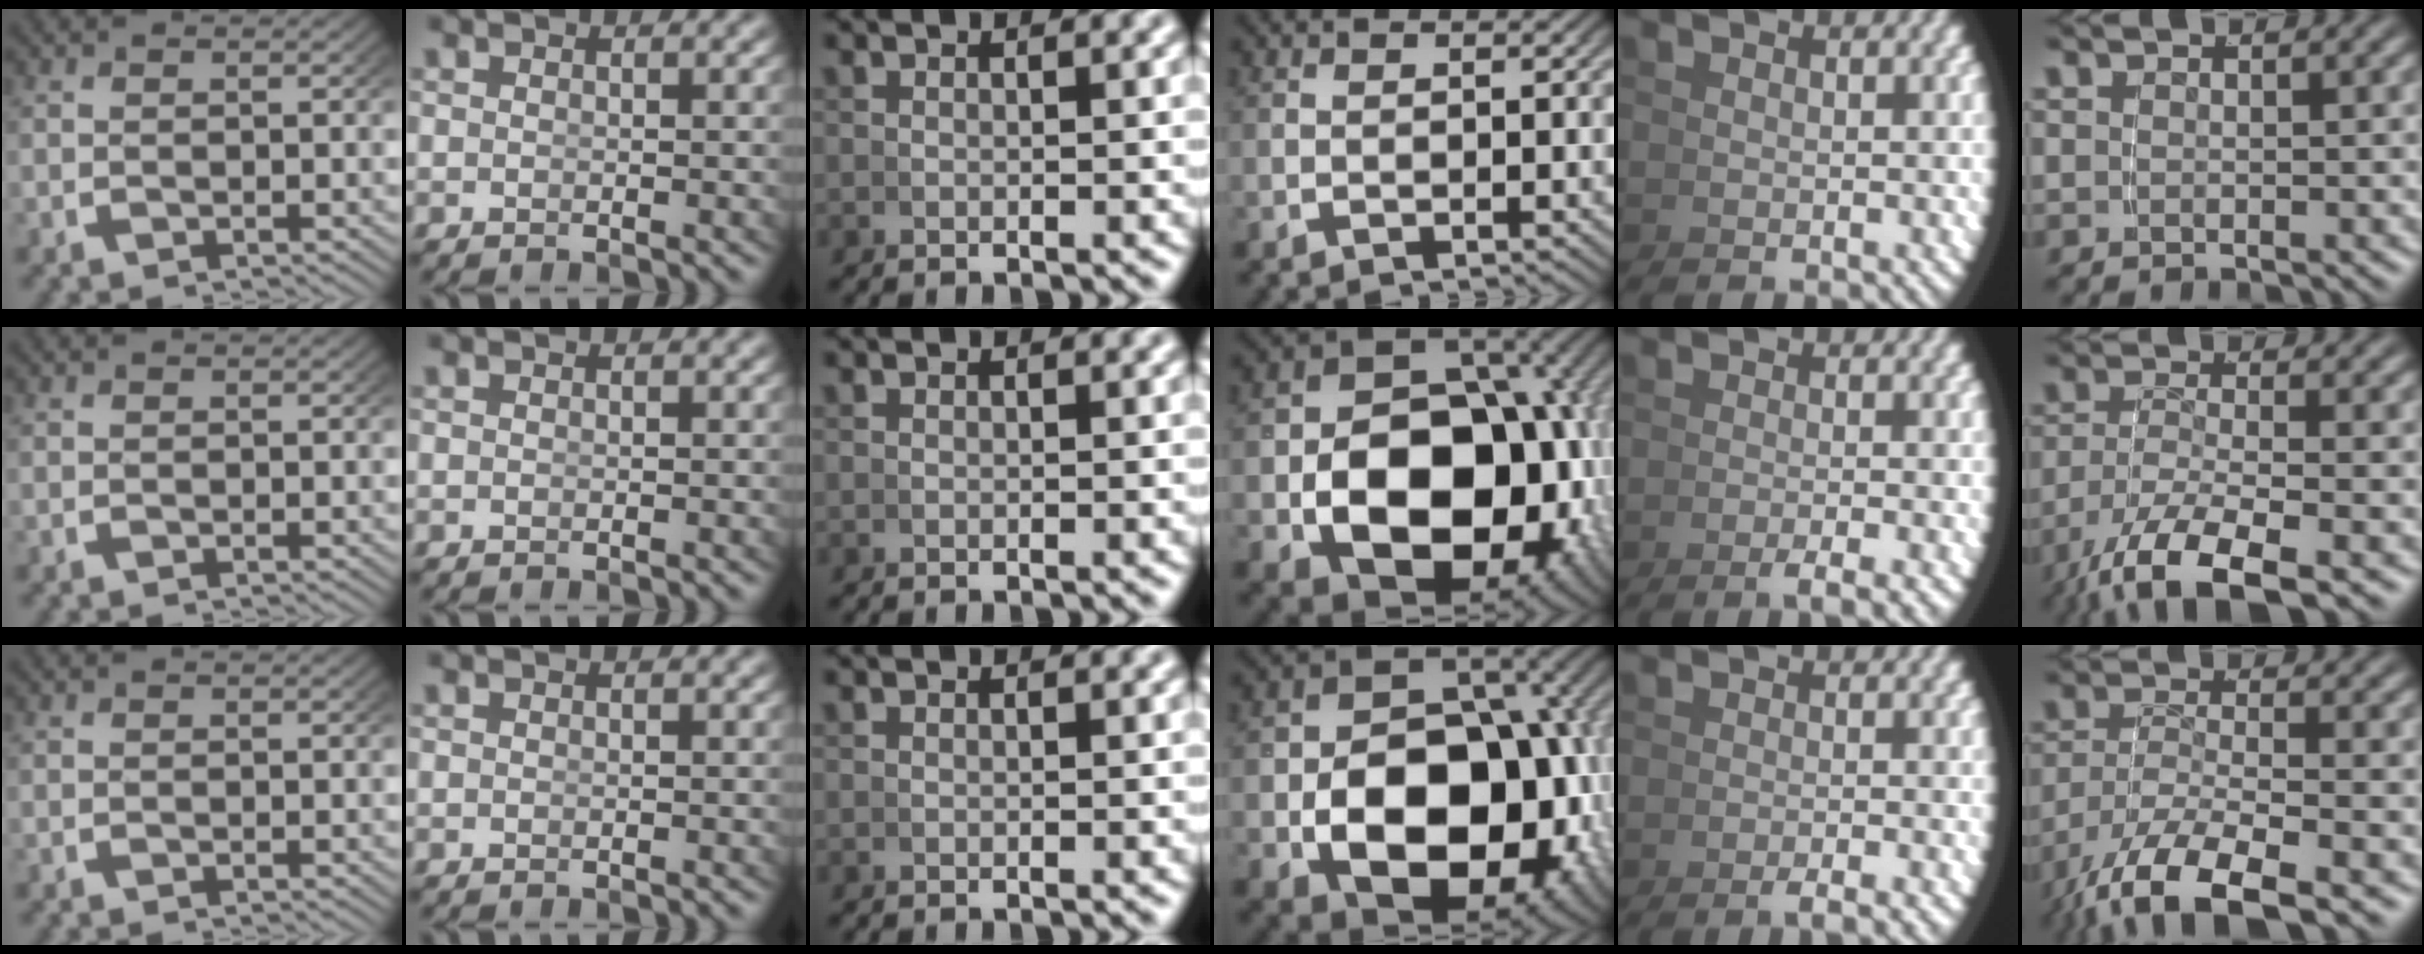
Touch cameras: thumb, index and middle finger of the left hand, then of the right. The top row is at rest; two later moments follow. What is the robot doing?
{"motion": "grasp_and_lifting", "object": "photo album"}